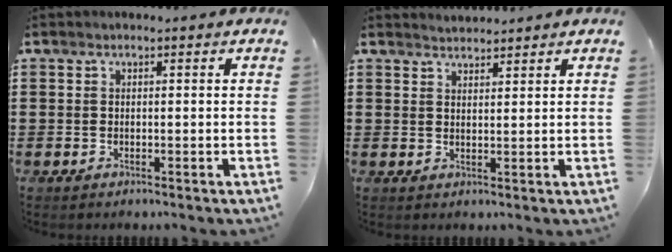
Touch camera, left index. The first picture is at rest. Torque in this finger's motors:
{"motor_torque": [0.02, 0.16, 0.01, 0.00]}